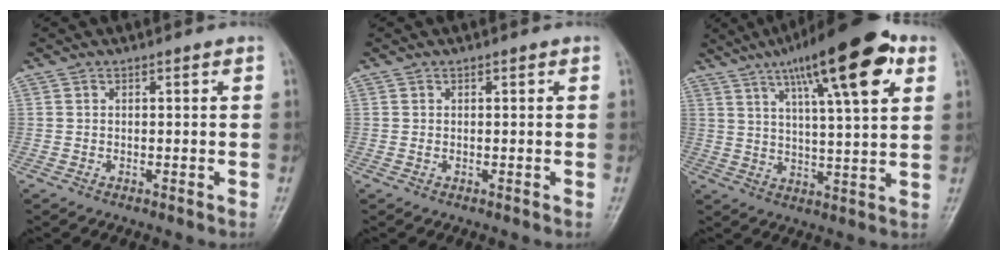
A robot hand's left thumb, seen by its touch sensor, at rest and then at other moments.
{"total": 0.7, "force": [0.2, 0.4, 0.5], "torque": [-0.006, 0.000, 0.003]}
{"total": 20.3, "force": [9.9, 5.2, 16.9], "torque": [-0.238, -0.010, 0.151]}